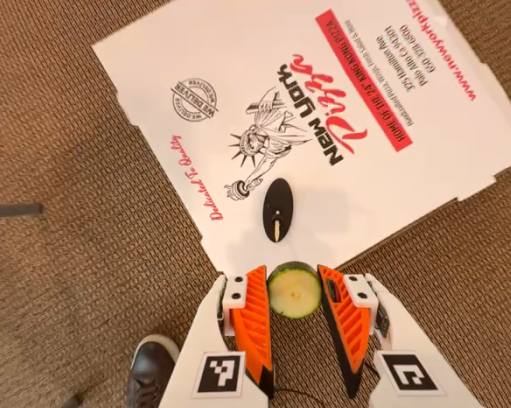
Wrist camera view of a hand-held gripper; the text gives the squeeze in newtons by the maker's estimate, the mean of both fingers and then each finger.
{"total": 7.0, "left": 7.0, "right": 7.0}